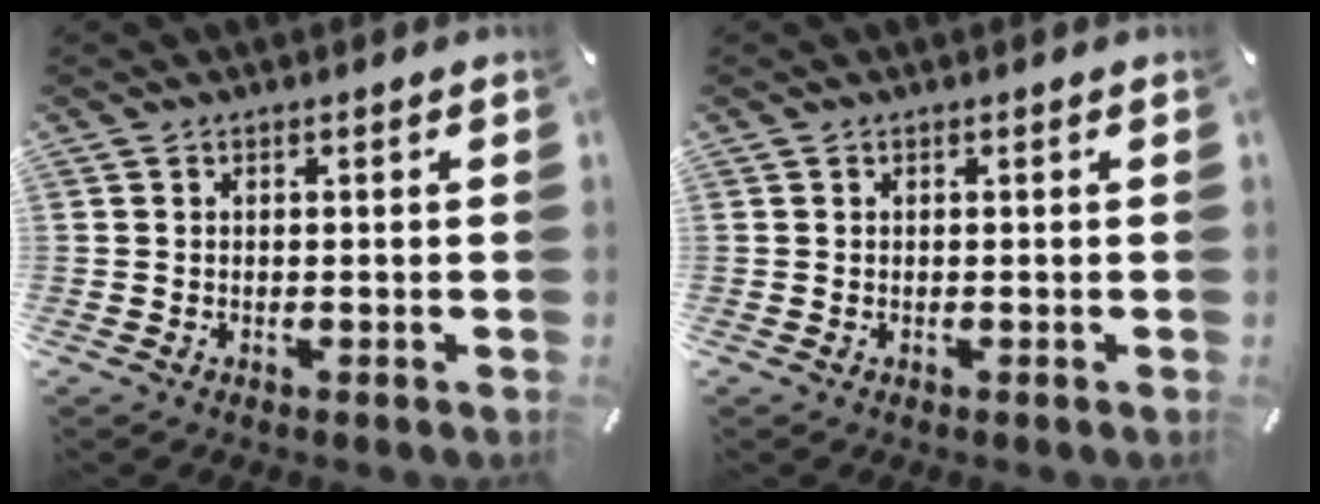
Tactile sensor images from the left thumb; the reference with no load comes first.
{"total": 0.0}